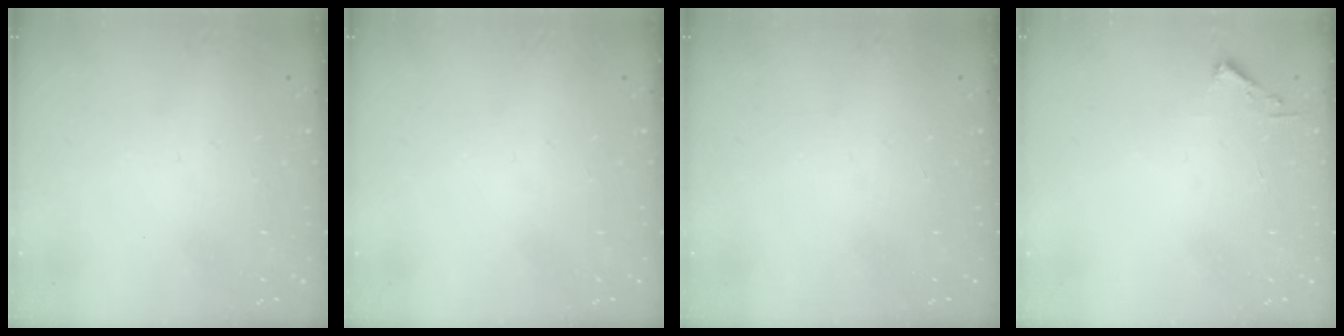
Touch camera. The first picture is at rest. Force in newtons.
{"total": 0.0}
{"total": 0.0}
{"total": 2.4, "press": 2.4, "slide": 0.3}